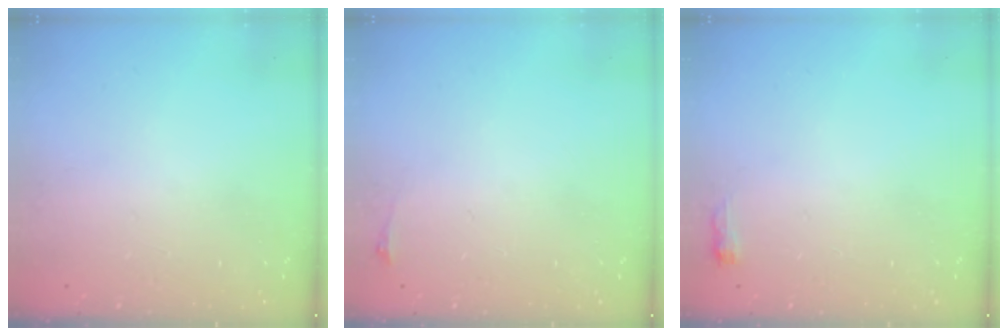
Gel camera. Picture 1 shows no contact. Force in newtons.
{"total": 2.8, "press": 2.1, "slide": 1.9}
{"total": 9.8, "press": 2.8, "slide": 9.4}